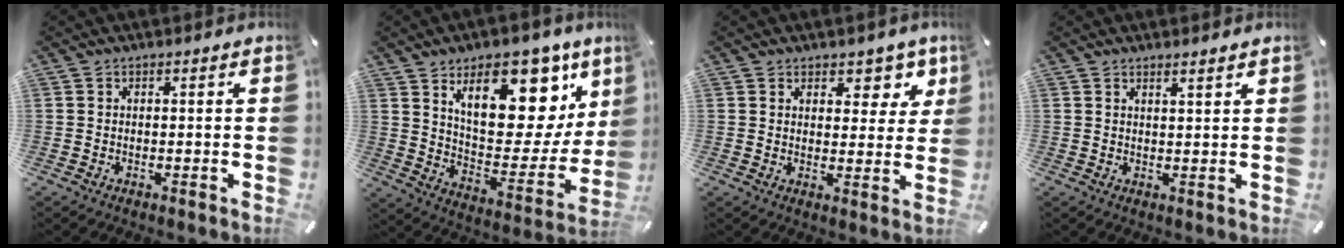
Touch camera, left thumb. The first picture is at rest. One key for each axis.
{"total": 21.6, "fx": 12.3, "fy": 11.2, "fz": 13.8, "tx": -0.185, "ty": -0.086, "tz": 0.204}
{"total": 6.5, "fx": 4.3, "fy": 4.0, "fz": 2.7, "tx": -0.014, "ty": -0.029, "tz": 0.069}
{"total": 1.7, "fx": 1.6, "fy": -0.3, "fz": 0.5, "tx": -0.010, "ty": -0.008, "tz": 0.029}